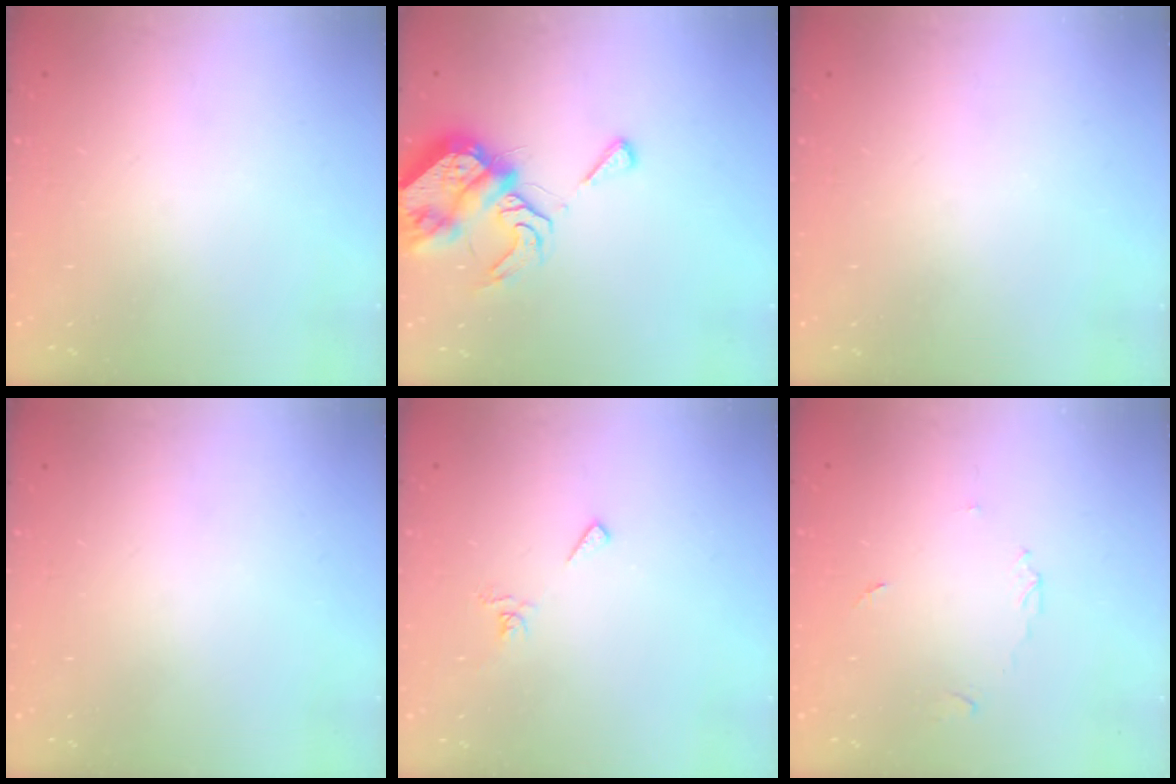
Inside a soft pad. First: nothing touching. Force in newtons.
{"total": 11.0, "press": 10.9, "slide": 1.2}
{"total": 0.0}
{"total": 0.0}
{"total": 6.1, "press": 6.1, "slide": 0.6}
{"total": 2.7, "press": 2.7, "slide": 0.4}